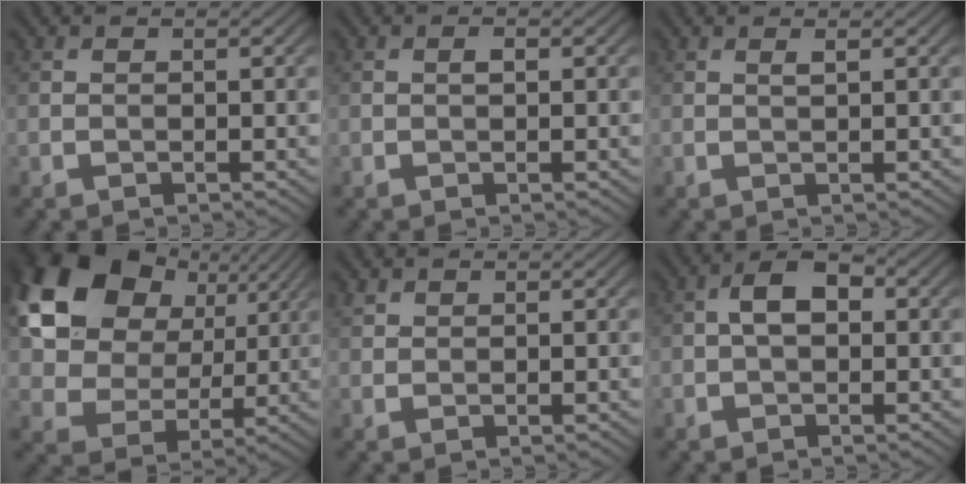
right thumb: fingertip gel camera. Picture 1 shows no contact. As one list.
[{"total": 0.8, "force": [0.2, 0.3, 0.7], "torque": [-0.011, 0.001, 0.002]}, {"total": 0.8, "force": [0.5, 0.0, 0.7], "torque": [-0.014, 0.002, 0.009]}, {"total": 17.4, "force": [7.1, 12.6, 9.6], "torque": [-0.229, 0.032, 0.134]}, {"total": 1.1, "force": [0.9, 0.6, 0.3], "torque": [-0.008, 0.001, 0.021]}, {"total": 4.1, "force": [0.3, 2.4, 3.3], "torque": [-0.061, 0.008, -0.004]}]